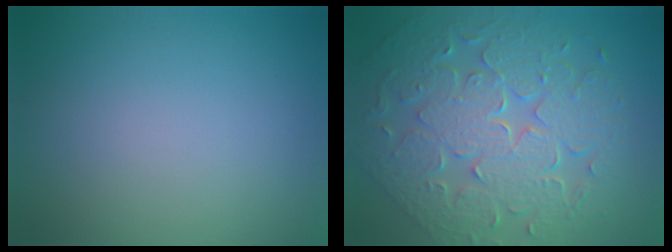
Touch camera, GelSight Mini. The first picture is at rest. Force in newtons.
{"total": 9.3, "press": 6.8, "slide": 6.3}